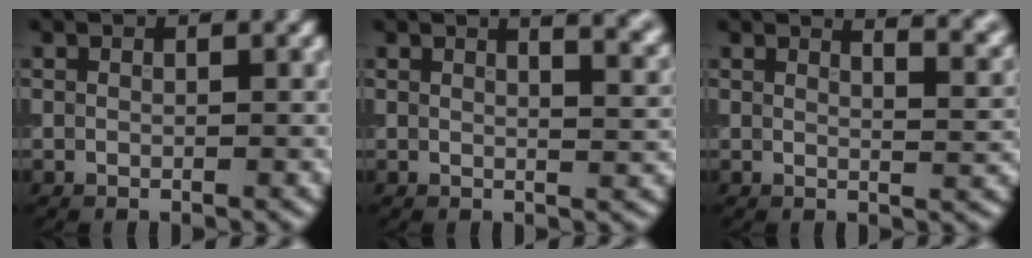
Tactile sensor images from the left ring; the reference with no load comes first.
{"total": 6.5, "force": [3.9, 2.9, 4.2], "torque": [-0.008, 0.037, 0.018]}
{"total": 6.8, "force": [4.8, 2.6, 4.0], "torque": [-0.010, 0.039, 0.032]}